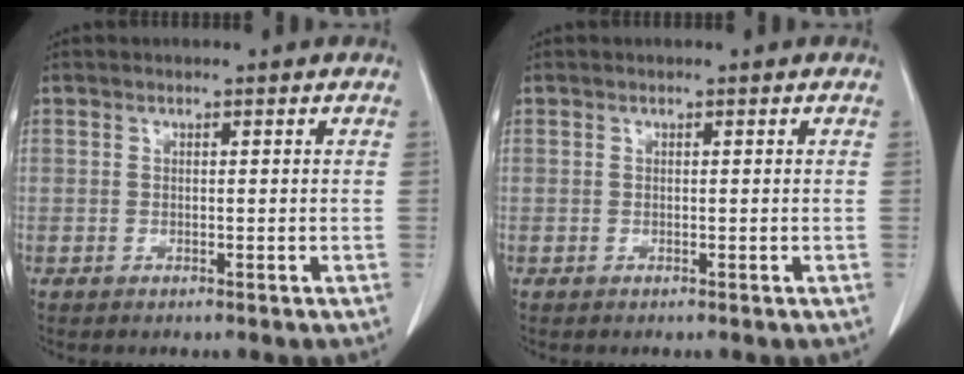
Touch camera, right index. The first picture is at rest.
{"total": 0.0}